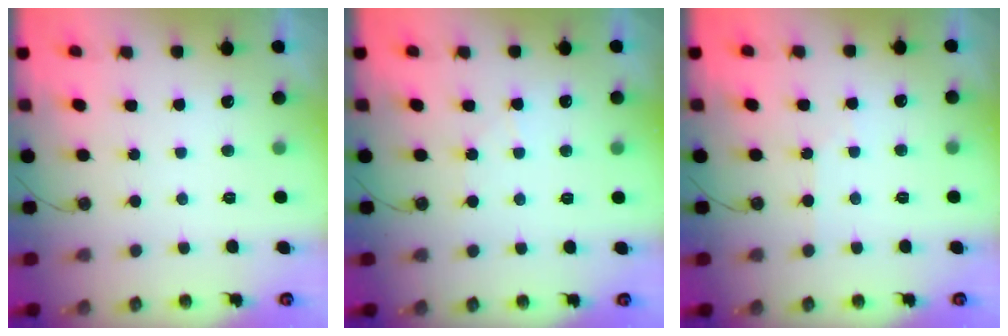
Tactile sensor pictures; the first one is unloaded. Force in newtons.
{"total": 3.3, "press": 3.2, "slide": 0.6}
{"total": 3.2, "press": 3.2, "slide": 0.6}